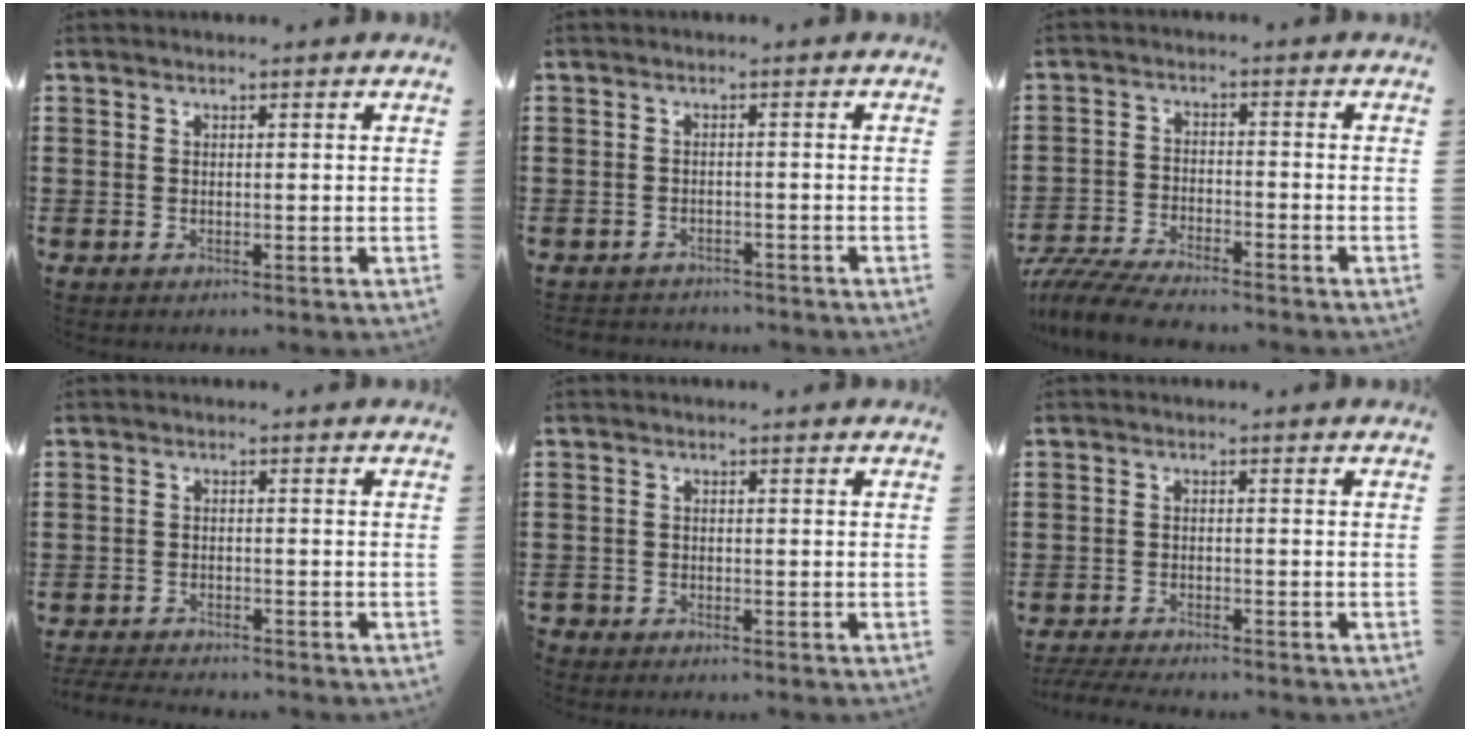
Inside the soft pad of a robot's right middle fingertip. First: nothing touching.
{"total": 1.8, "force": [-1.8, 0.3, -0.2], "torque": [-0.005, -0.002, -0.041]}
{"total": 6.4, "force": [-6.2, 0.6, 1.6], "torque": [-0.048, -0.003, -0.124]}
{"total": 2.7, "force": [-2.7, 0.2, 0.2], "torque": [-0.015, -0.008, -0.060]}
{"total": 1.1, "force": [-1.1, 0.4, -0.1], "torque": [-0.002, 0.003, -0.025]}
{"total": 2.9, "force": [-2.9, 0.3, 0.6], "torque": [-0.019, -0.005, -0.061]}